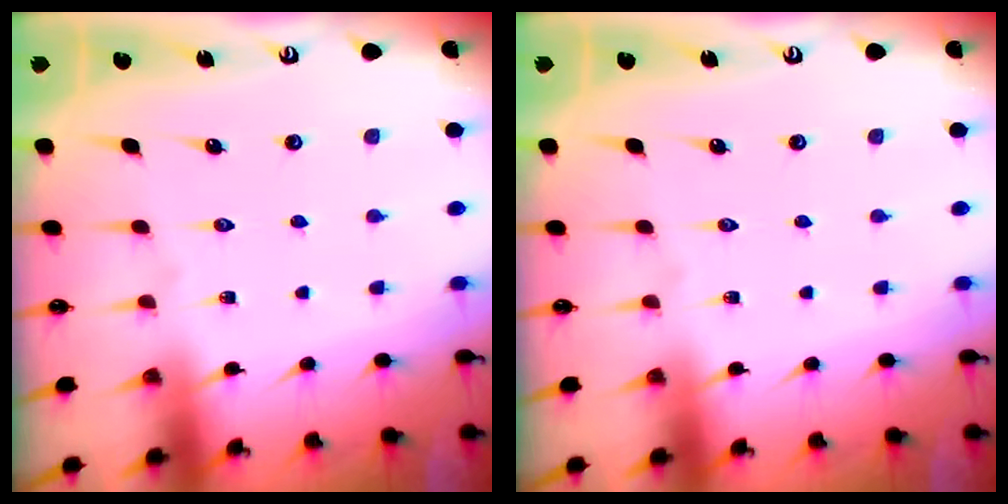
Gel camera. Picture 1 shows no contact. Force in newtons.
{"total": 0.0}